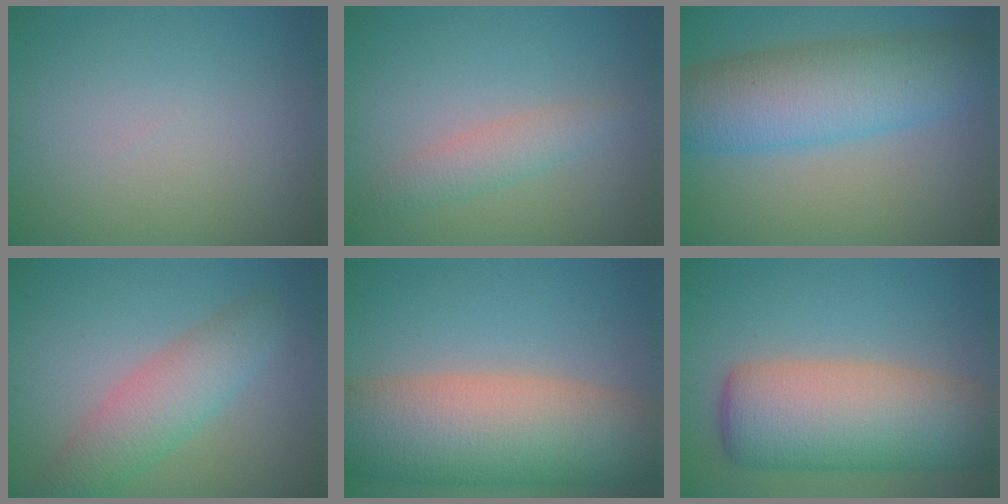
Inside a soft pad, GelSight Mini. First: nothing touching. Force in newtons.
{"total": 2.1, "press": 2.1, "slide": 0.1}
{"total": 8.6, "press": 8.6, "slide": 0.2}
{"total": 4.6, "press": 4.6, "slide": 0.3}
{"total": 11.8, "press": 11.8, "slide": 1.1}
{"total": 9.9, "press": 9.9, "slide": 0.5}